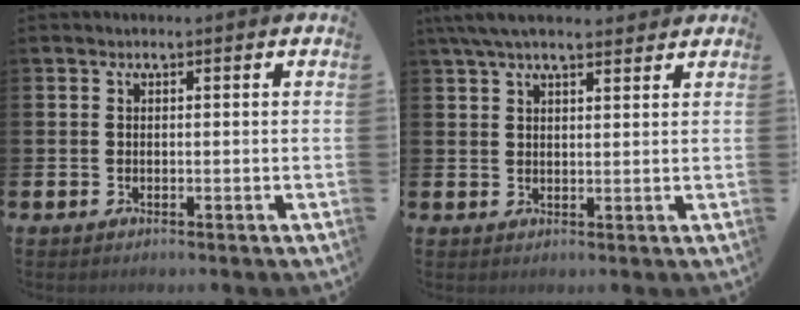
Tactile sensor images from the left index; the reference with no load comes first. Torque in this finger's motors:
{"motor_torque": [1.16, -0.98, 0.72, 0.21]}